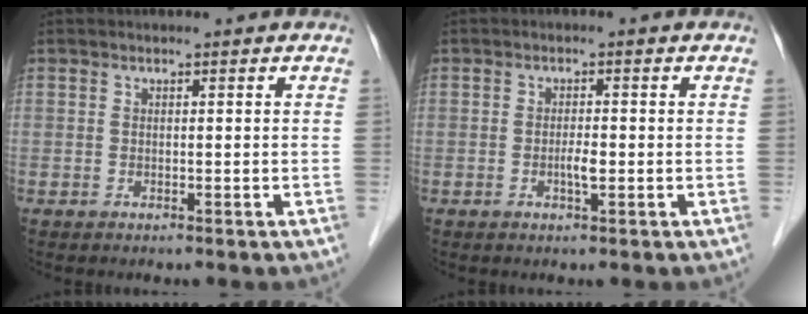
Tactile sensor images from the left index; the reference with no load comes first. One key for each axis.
{"total": 1.8, "fx": -0.5, "fy": 0.3, "fz": 1.7, "tx": -0.033, "ty": 0.001, "tz": -0.009}